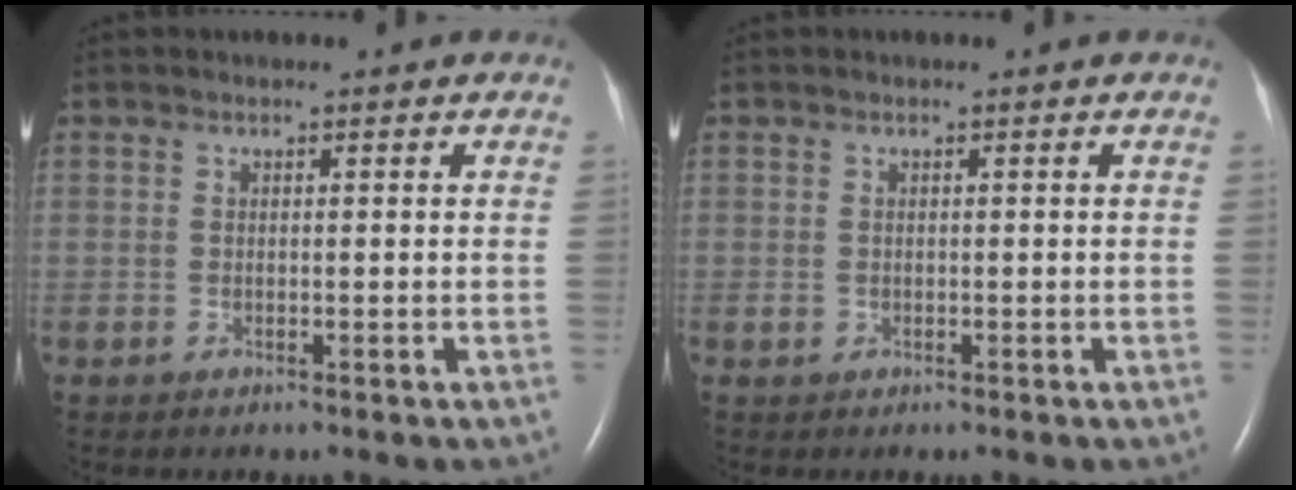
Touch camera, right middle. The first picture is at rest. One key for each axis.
{"total": 0.7, "fx": 0.0, "fy": 0.6, "fz": 0.2, "tx": -0.004, "ty": 0.002, "tz": 0.002}